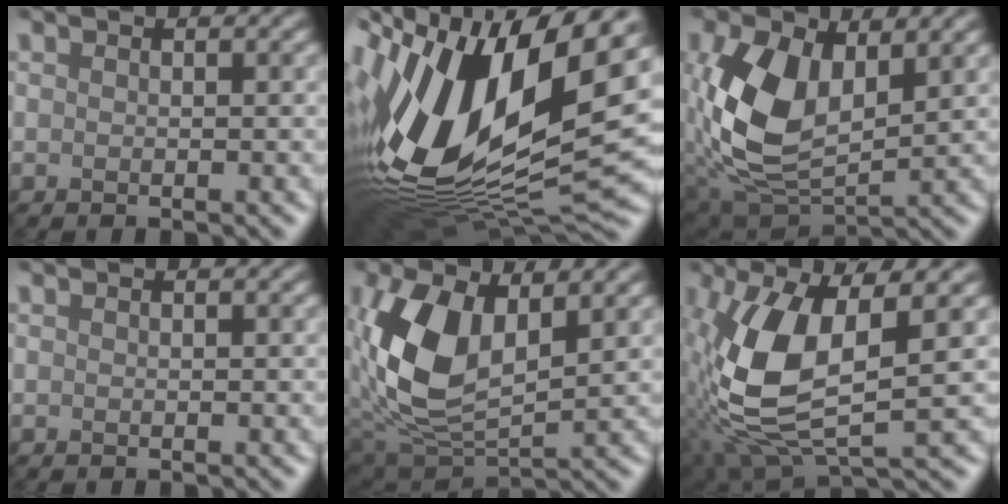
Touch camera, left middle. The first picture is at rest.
{"total": 17.3, "force": [1.4, 7.3, 15.6], "torque": [-0.331, -0.003, 0.016]}
{"total": 8.2, "force": [1.0, 4.9, 6.5], "torque": [-0.169, -0.003, 0.018]}
{"total": 0.0}
{"total": 8.7, "force": [1.5, 5.1, 6.9], "torque": [-0.181, -0.006, 0.027]}
{"total": 9.1, "force": [-0.1, 3.9, 8.3], "torque": [-0.205, -0.003, -0.001]}